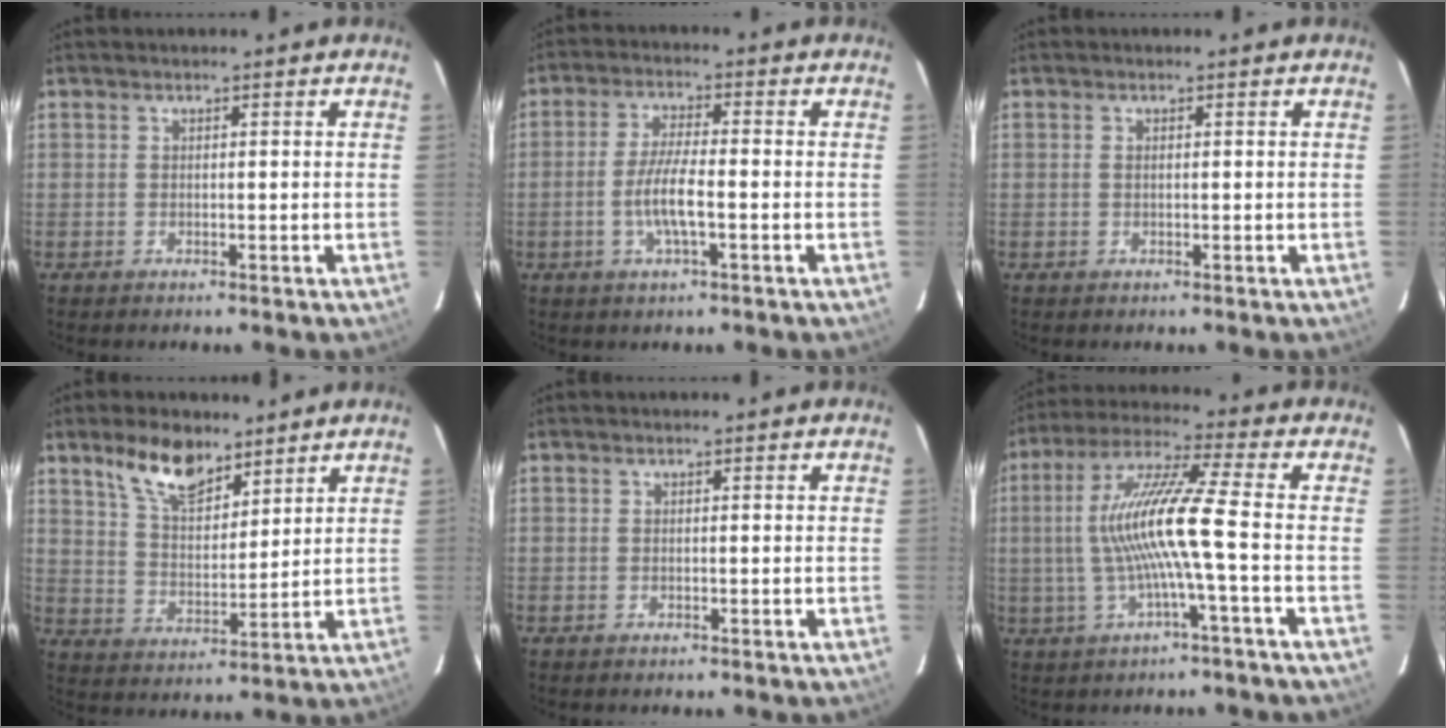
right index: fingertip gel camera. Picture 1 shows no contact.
{"total": 6.5, "force": [-1.9, 1.0, 6.1], "torque": [-0.122, -0.004, -0.038]}
{"total": 0.5, "force": [0.1, 0.2, 0.5], "torque": [-0.011, 0.001, 0.001]}
{"total": 10.2, "force": [7.2, 4.4, 5.6], "torque": [-0.097, 0.007, 0.137]}
{"total": 0.0}
{"total": 12.0, "force": [-1.5, -0.9, 11.9], "torque": [-0.232, 0.007, -0.025]}